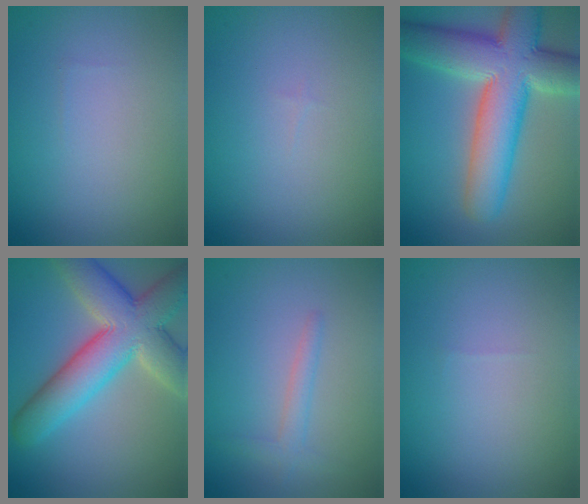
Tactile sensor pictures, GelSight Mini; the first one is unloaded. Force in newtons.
{"total": 0.0}
{"total": 11.8, "press": 11.8, "slide": 0.6}
{"total": 10.3, "press": 10.2, "slide": 1.0}
{"total": 1.6, "press": 1.6, "slide": 0.1}
{"total": 0.0}